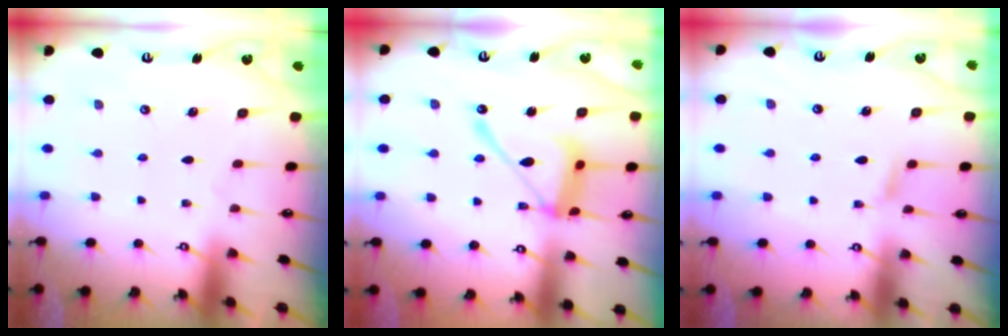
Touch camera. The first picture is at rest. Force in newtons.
{"total": 15.5, "press": 15.4, "slide": 1.4}
{"total": 5.5, "press": 5.4, "slide": 0.6}